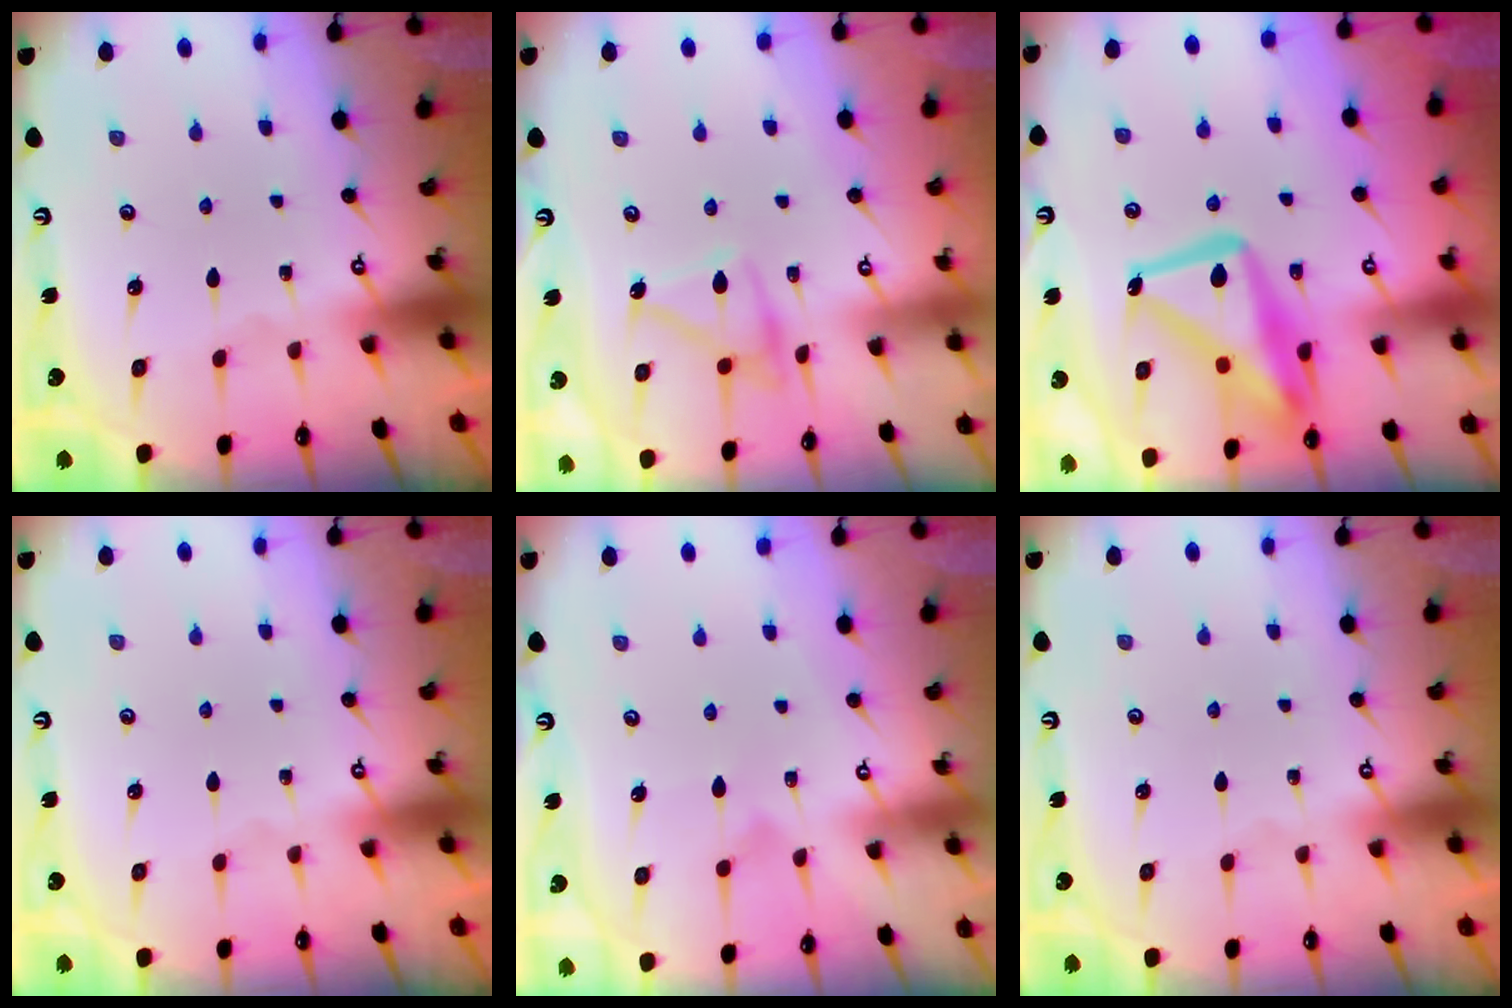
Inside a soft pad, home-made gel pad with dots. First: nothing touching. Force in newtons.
{"total": 13.7, "press": 13.7, "slide": 0.9}
{"total": 18.9, "press": 18.8, "slide": 1.9}
{"total": 0.0}
{"total": 7.5, "press": 7.5, "slide": 0.2}
{"total": 0.0}